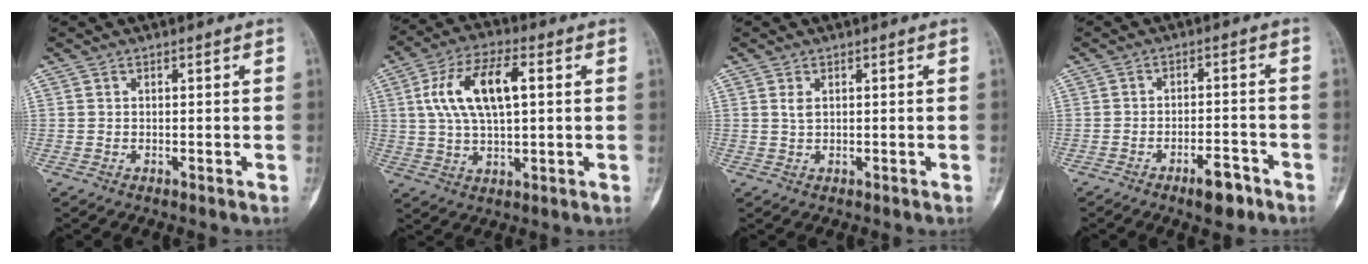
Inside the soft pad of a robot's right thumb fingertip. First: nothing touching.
{"total": 13.3, "force": [2.8, 6.0, 11.6], "torque": [-0.223, 0.014, 0.051]}
{"total": 1.3, "force": [0.5, 0.6, 1.0], "torque": [-0.017, 0.003, 0.012]}
{"total": 5.7, "force": [-3.7, 2.2, 3.8], "torque": [-0.050, 0.022, -0.052]}